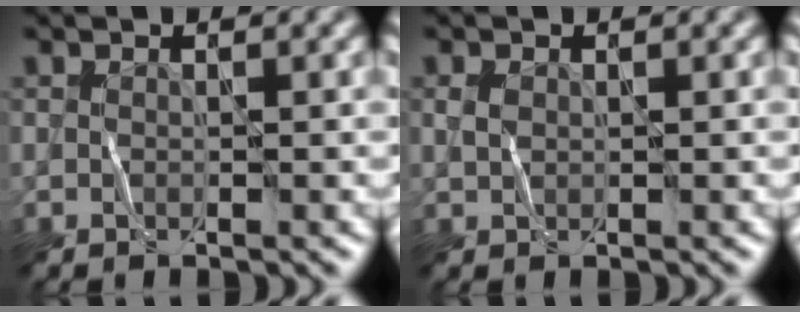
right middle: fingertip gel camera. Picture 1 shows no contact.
{"total": 0.9, "force": [0.4, 0.7, 0.3], "torque": [-0.015, 0.001, 0.011]}